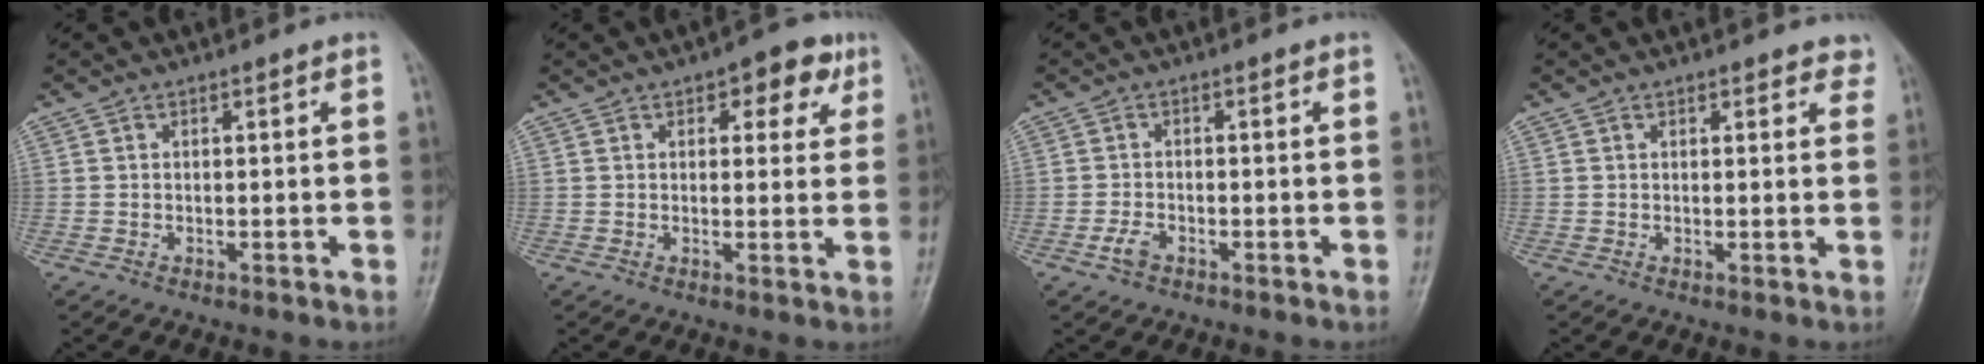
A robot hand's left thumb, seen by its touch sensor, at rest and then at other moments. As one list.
[{"total": 6.8, "force": [3.2, 3.7, 4.7], "torque": [-0.024, -0.006, 0.032]}, {"total": 2.4, "force": [-1.3, 1.3, 1.4], "torque": [-0.033, 0.006, -0.026]}, {"total": 3.0, "force": [2.3, 1.4, 1.4], "torque": [0.012, -0.005, 0.021]}]